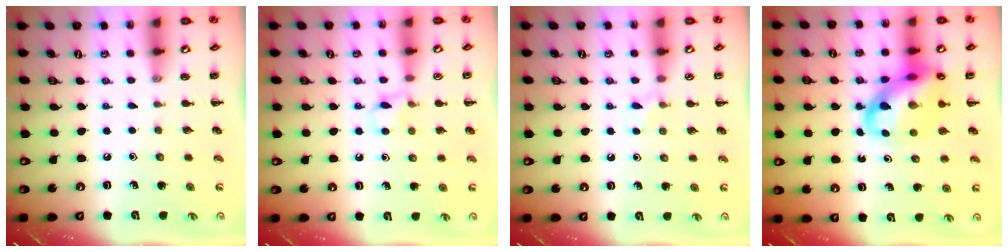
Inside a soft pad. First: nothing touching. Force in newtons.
{"total": 6.0, "press": 5.7, "slide": 1.9}
{"total": 5.6, "press": 5.2, "slide": 1.9}
{"total": 15.5, "press": 15.0, "slide": 3.8}